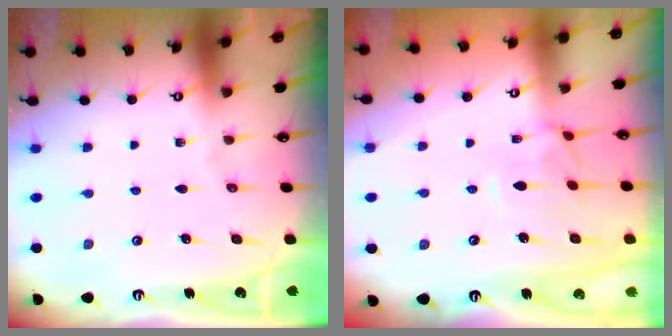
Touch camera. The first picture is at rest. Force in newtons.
{"total": 1.4, "press": 1.3, "slide": 0.6}